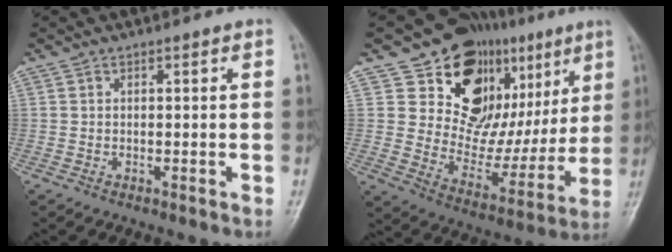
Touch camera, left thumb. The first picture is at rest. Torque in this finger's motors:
{"motor_torque": [1.46, 1.56, 1.30, -1.33, 0.14]}